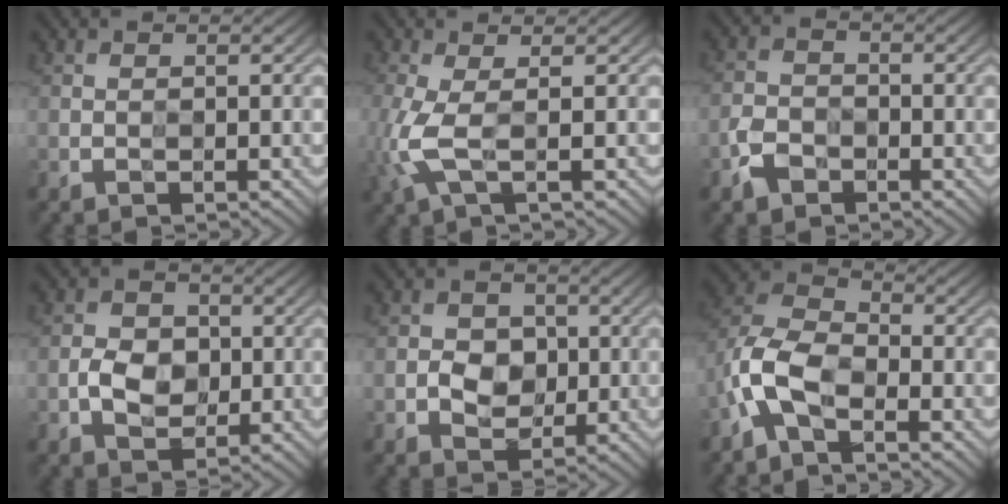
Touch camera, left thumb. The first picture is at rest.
{"total": 4.3, "force": [-0.5, 1.3, 4.0], "torque": [-0.117, 0.001, -0.012]}
{"total": 3.2, "force": [-2.3, 2.1, 0.6], "torque": [-0.013, -0.001, -0.052]}
{"total": 3.7, "force": [-0.6, 3.1, 1.8], "torque": [-0.026, 0.002, -0.015]}
{"total": 3.3, "force": [-0.4, 3.0, 1.2], "torque": [-0.013, 0.001, -0.013]}
{"total": 9.1, "force": [-3.9, 5.3, 6.3], "torque": [-0.138, 0.006, -0.093]}